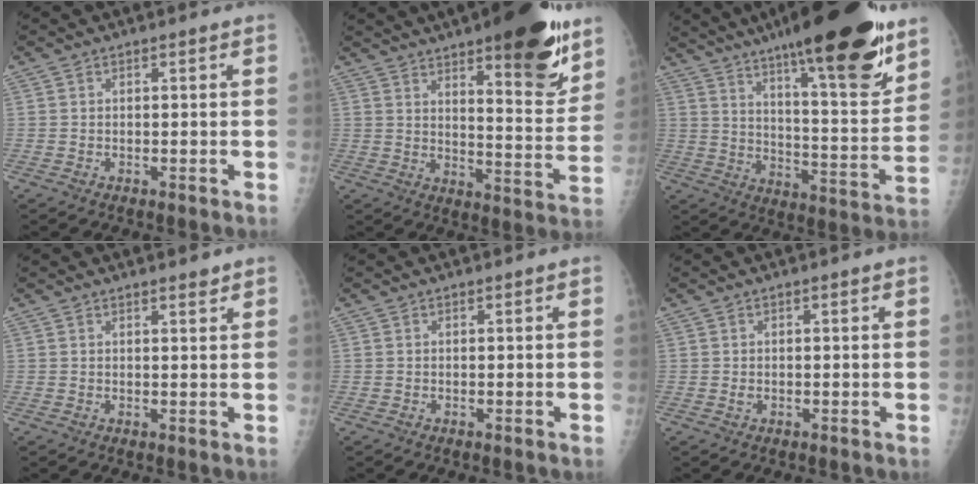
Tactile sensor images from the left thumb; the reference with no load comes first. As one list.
[{"total": 19.7, "force": [12.2, 5.3, 14.5], "torque": [-0.165, -0.073, 0.175]}, {"total": 26.8, "force": [18.1, 5.1, 19.1], "torque": [-0.266, -0.072, 0.275]}, {"total": 1.6, "force": [1.3, 0.4, 0.8], "torque": [-0.009, -0.009, 0.019]}, {"total": 0.0}, {"total": 1.0, "force": [0.1, 0.6, 0.8], "torque": [-0.010, 0.000, 0.003]}]